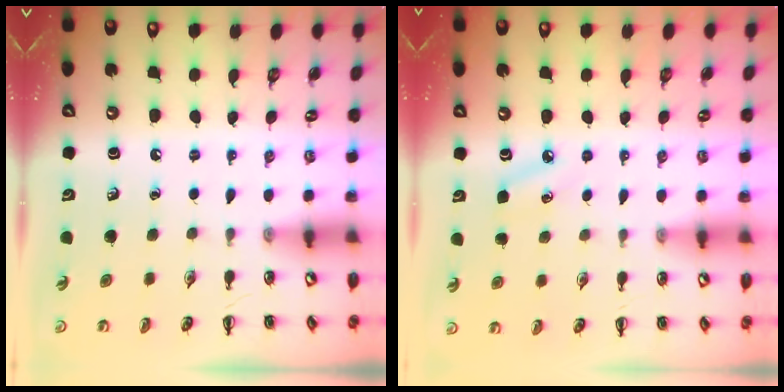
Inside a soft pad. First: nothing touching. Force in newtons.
{"total": 5.2, "press": 5.0, "slide": 1.4}